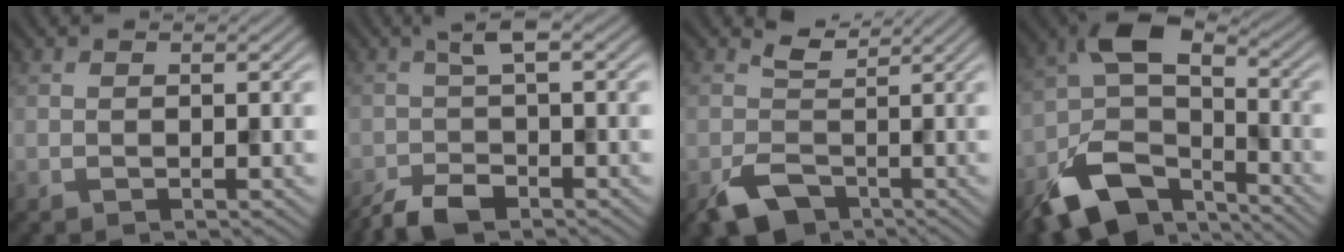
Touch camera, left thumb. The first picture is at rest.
{"total": 4.8, "force": [-2.5, 1.6, 3.8], "torque": [-0.078, -0.003, -0.056]}
{"total": 5.1, "force": [-1.1, 3.9, 3.2], "torque": [-0.076, -0.017, -0.020]}
{"total": 13.4, "force": [-7.7, 6.9, 8.5], "torque": [-0.166, -0.017, -0.150]}